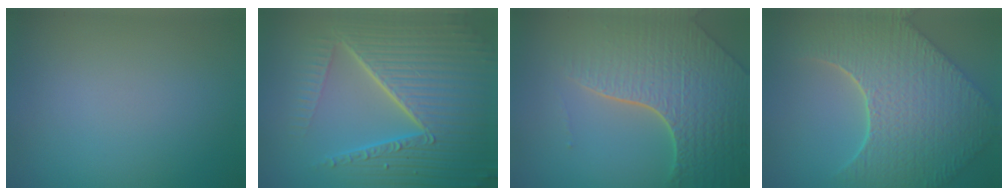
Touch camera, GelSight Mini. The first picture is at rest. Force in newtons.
{"total": 10.5, "press": 6.5, "slide": 8.2}
{"total": 8.0, "press": 5.8, "slide": 5.5}
{"total": 9.9, "press": 7.1, "slide": 6.8}